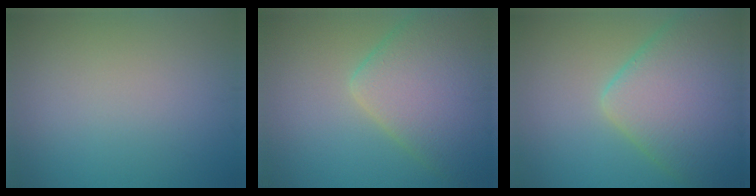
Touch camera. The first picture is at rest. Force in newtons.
{"total": 8.8, "press": 8.7, "slide": 0.5}
{"total": 10.4, "press": 10.4, "slide": 0.6}